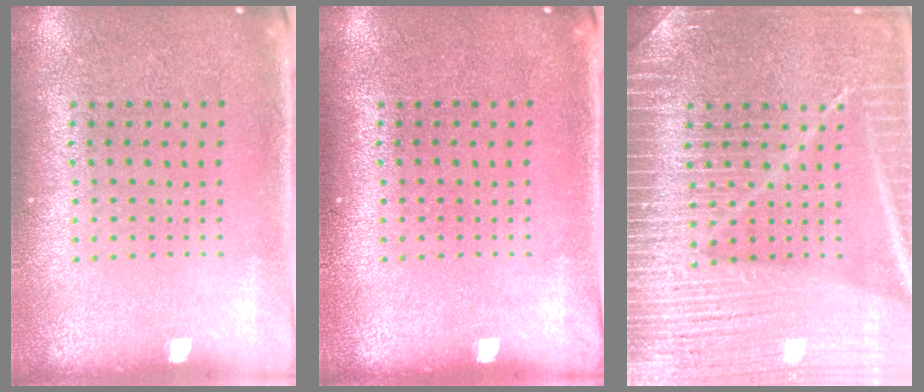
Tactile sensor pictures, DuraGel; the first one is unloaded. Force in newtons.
{"total": 0.0}
{"total": 6.4, "press": 6.3, "slide": 0.9}